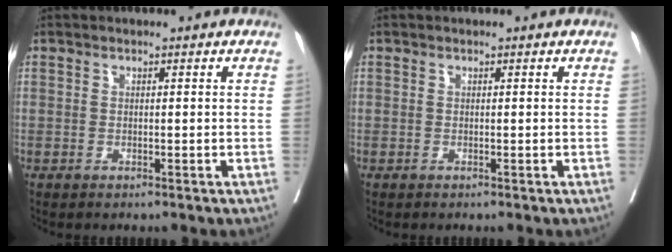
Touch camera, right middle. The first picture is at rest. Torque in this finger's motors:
{"motor_torque": [0.01, -0.02, -0.02, 0.00]}